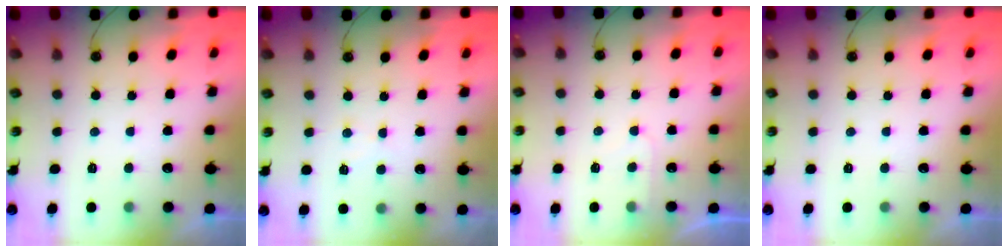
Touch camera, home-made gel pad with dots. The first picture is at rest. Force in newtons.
{"total": 4.6, "press": 4.6, "slide": 0.4}
{"total": 5.0, "press": 4.9, "slide": 0.5}
{"total": 0.0}